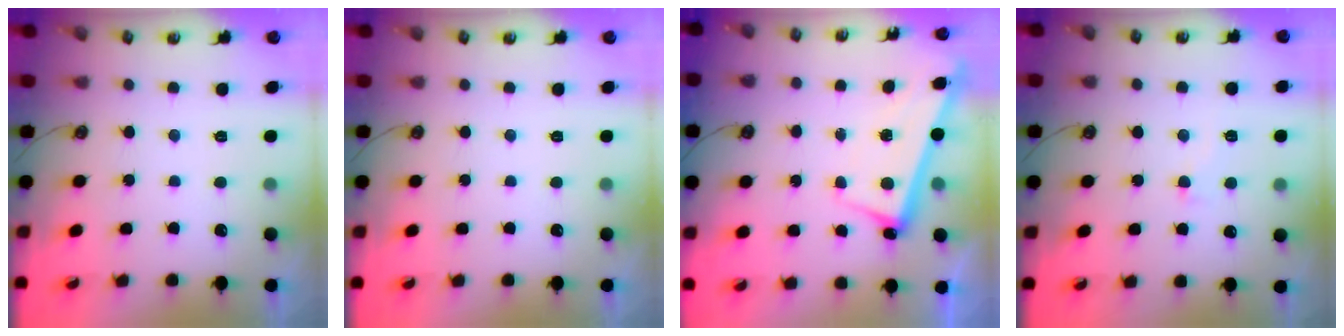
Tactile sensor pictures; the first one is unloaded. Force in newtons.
{"total": 0.0}
{"total": 2.6, "press": 2.4, "slide": 0.9}
{"total": 3.0, "press": 2.9, "slide": 0.7}